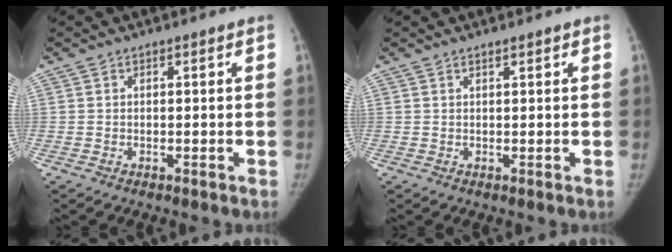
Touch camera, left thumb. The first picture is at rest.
{"total": 0.8, "force": [0.6, 0.2, 0.4], "torque": [-0.008, -0.003, 0.011]}